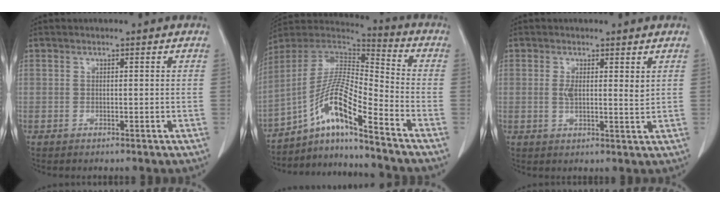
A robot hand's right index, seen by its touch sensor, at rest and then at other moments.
{"total": 12.9, "force": [-8.3, 0.4, 9.9], "torque": [-0.185, 0.014, -0.151]}
{"total": 3.6, "force": [1.1, 1.0, 3.2], "torque": [-0.053, -0.008, 0.018]}